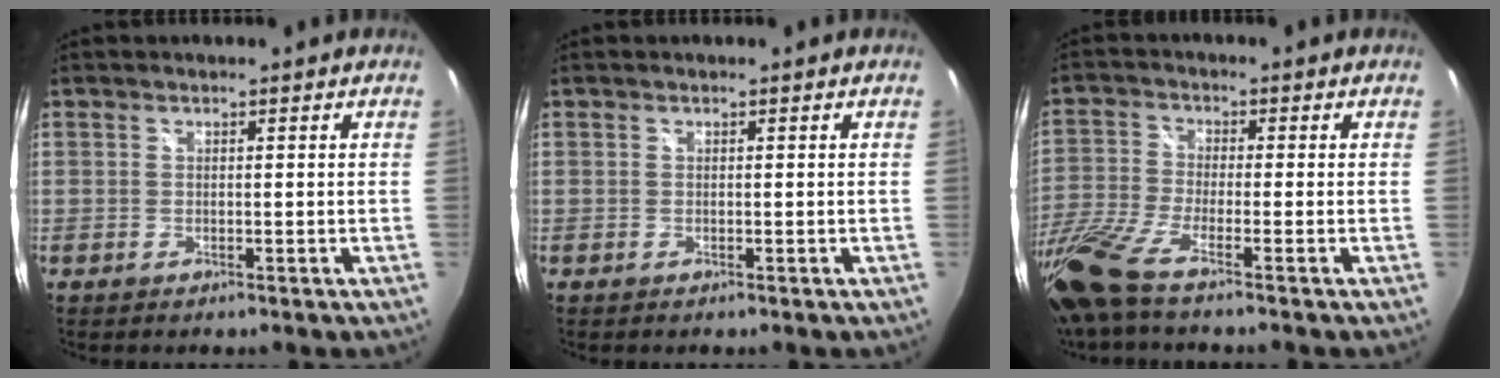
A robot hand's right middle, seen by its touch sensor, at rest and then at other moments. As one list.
[{"total": 0.0}, {"total": 11.6, "force": [-8.6, 0.7, 7.7], "torque": [-0.181, -0.038, -0.173]}]